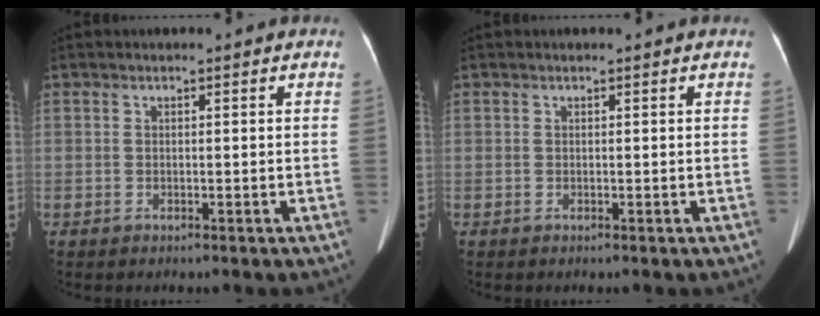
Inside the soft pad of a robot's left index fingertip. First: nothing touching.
{"total": 0.0}